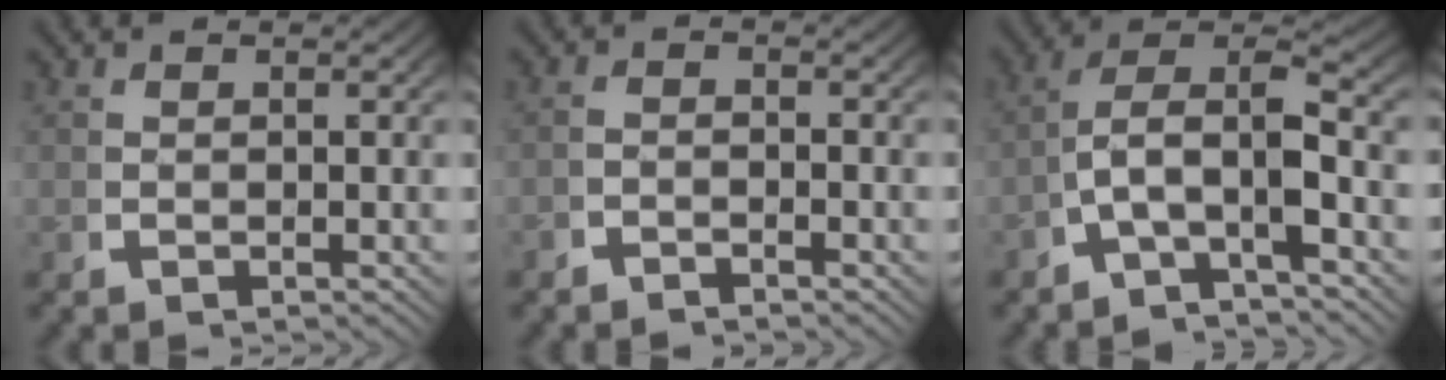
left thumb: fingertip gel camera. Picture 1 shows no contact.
{"total": 1.5, "force": [-1.4, 0.5, 0.2], "torque": [0.001, -0.003, -0.029]}
{"total": 9.4, "force": [-1.0, 6.3, 6.9], "torque": [-0.141, -0.029, -0.020]}